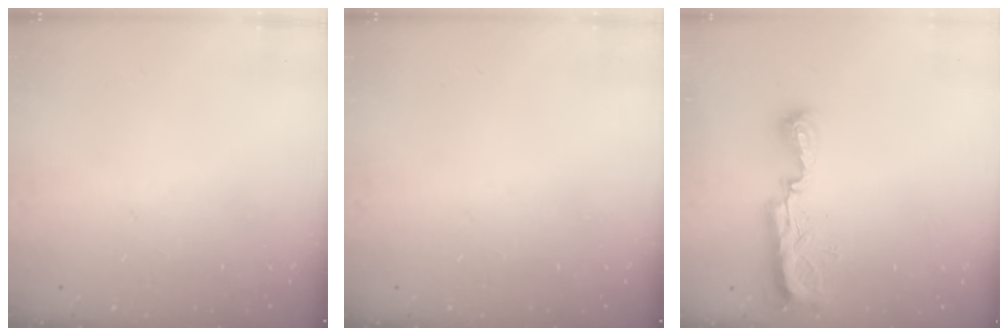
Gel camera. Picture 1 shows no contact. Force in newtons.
{"total": 0.0}
{"total": 8.3, "press": 8.3, "slide": 0.9}